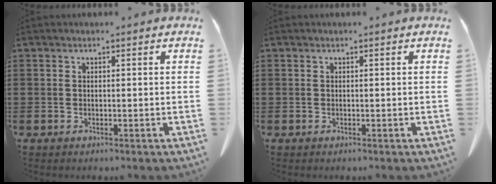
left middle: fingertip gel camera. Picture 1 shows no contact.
{"total": 0.0}